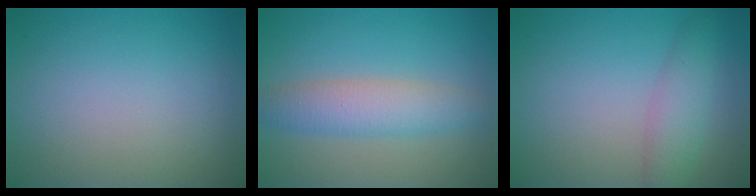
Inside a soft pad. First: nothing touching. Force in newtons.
{"total": 4.0, "press": 4.0, "slide": 0.0}
{"total": 2.9, "press": 2.9, "slide": 0.1}